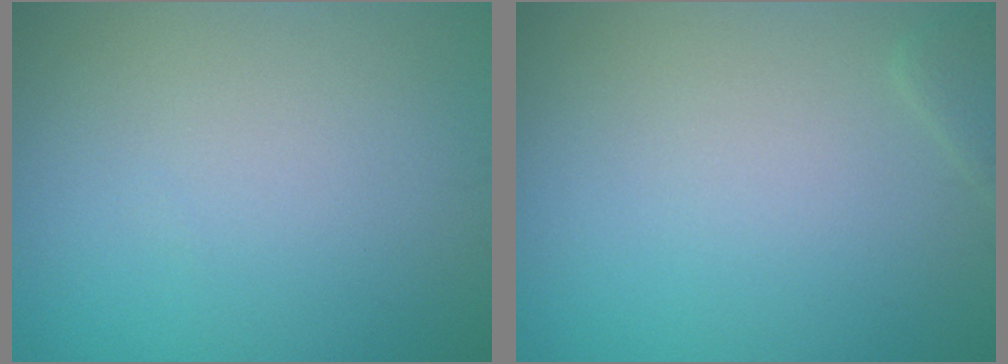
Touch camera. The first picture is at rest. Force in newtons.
{"total": 0.9, "press": 0.9, "slide": 0.1}